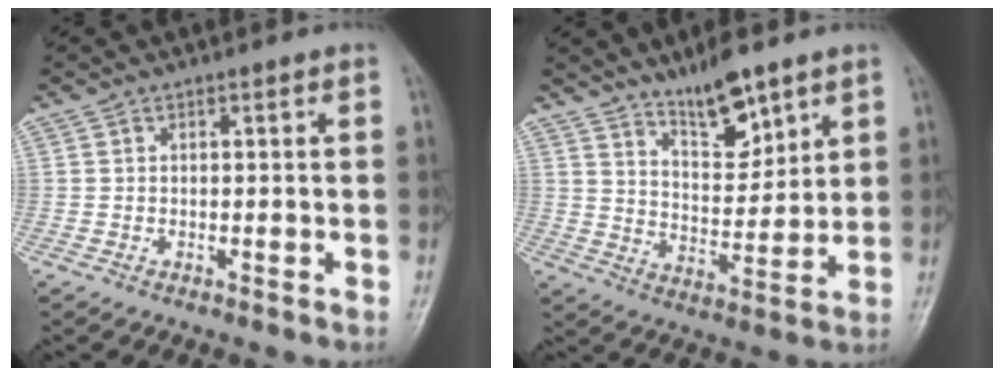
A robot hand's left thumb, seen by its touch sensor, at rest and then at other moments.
{"total": 9.5, "force": [7.0, 3.0, 5.6], "torque": [-0.075, -0.059, 0.129]}